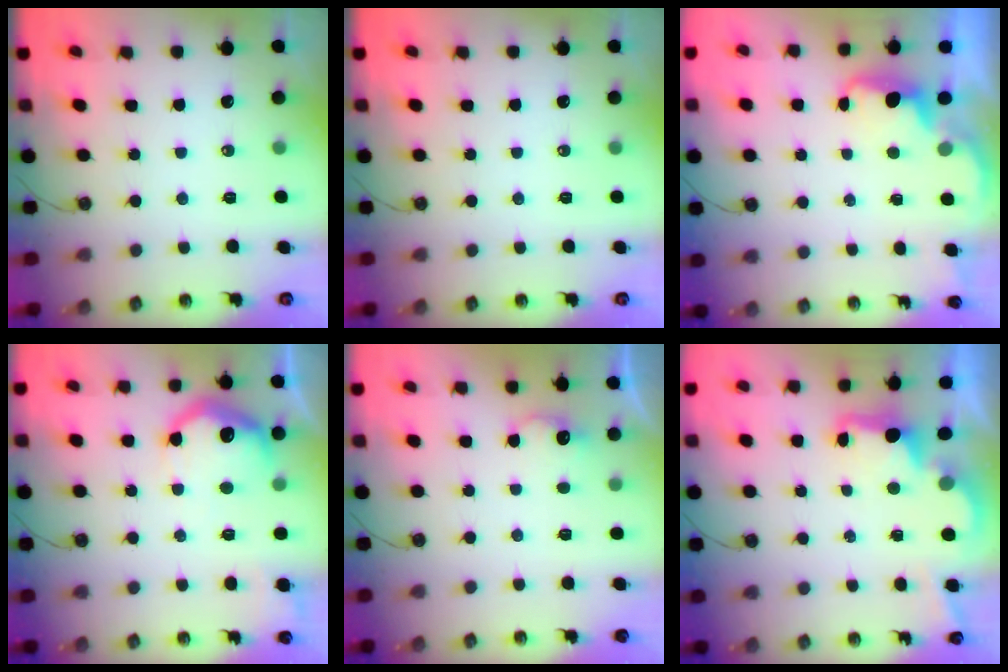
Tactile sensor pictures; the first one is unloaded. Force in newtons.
{"total": 0.0}
{"total": 4.0, "press": 3.9, "slide": 0.6}
{"total": 14.6, "press": 14.5, "slide": 0.8}
{"total": 6.7, "press": 6.7, "slide": 1.0}
{"total": 2.7, "press": 2.5, "slide": 0.8}